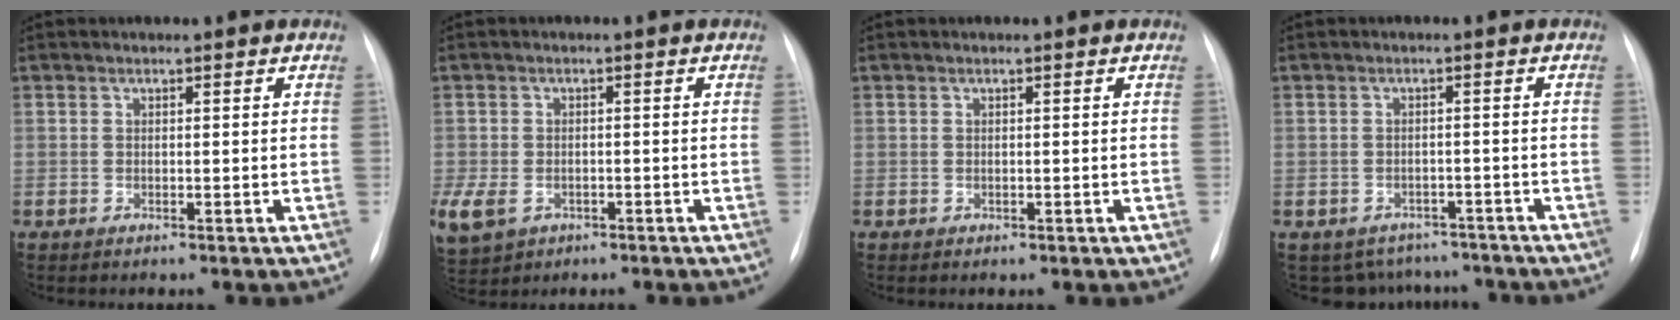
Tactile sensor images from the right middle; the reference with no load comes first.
{"total": 12.2, "force": [-5.3, 9.3, 5.9], "torque": [-0.176, -0.006, -0.077]}
{"total": 0.0}
{"total": 4.0, "force": [-3.6, 1.6, -0.6], "torque": [0.007, 0.011, -0.053]}